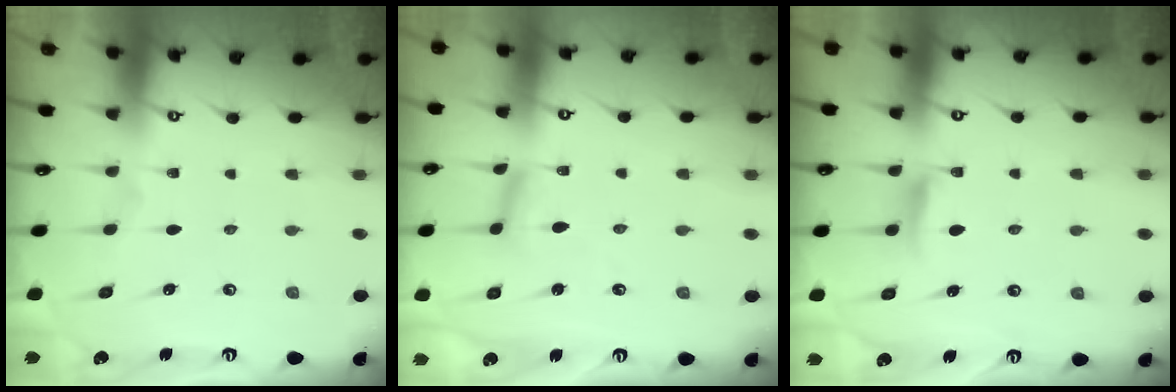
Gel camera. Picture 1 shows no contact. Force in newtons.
{"total": 6.0, "press": 6.0, "slide": 0.5}
{"total": 6.1, "press": 6.1, "slide": 0.9}